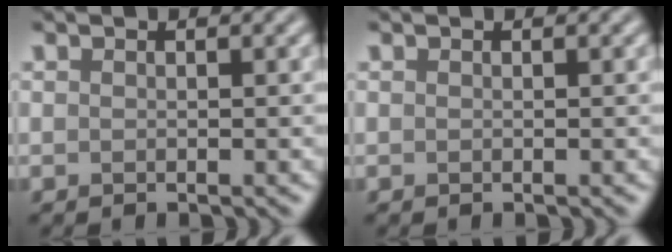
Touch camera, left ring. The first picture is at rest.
{"total": 0.0}